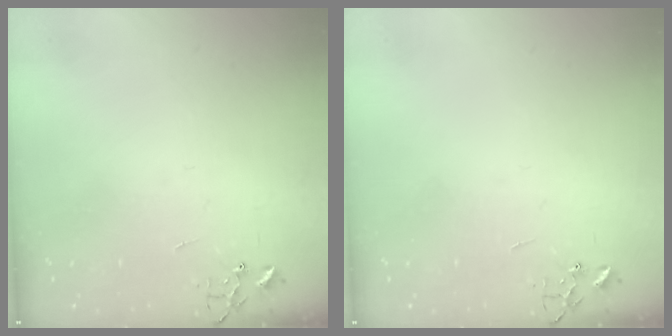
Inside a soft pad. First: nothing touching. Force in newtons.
{"total": 0.0}